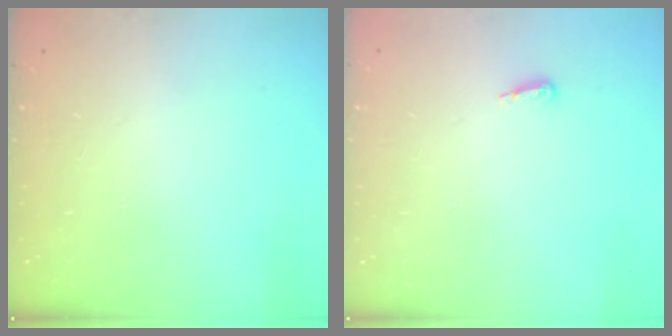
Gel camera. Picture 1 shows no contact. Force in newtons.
{"total": 5.7, "press": 5.2, "slide": 2.4}